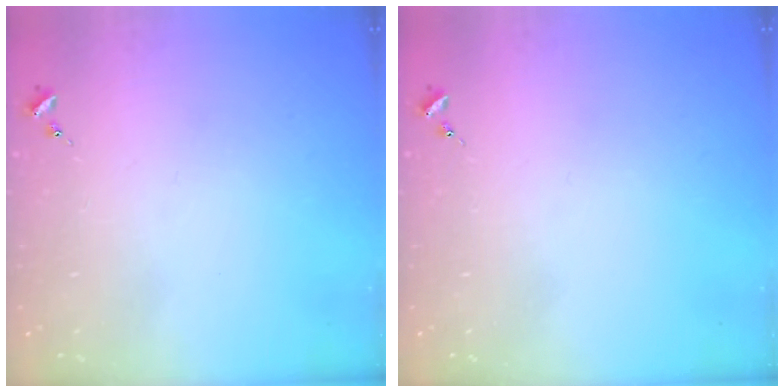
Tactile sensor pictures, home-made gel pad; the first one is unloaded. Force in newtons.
{"total": 0.0}